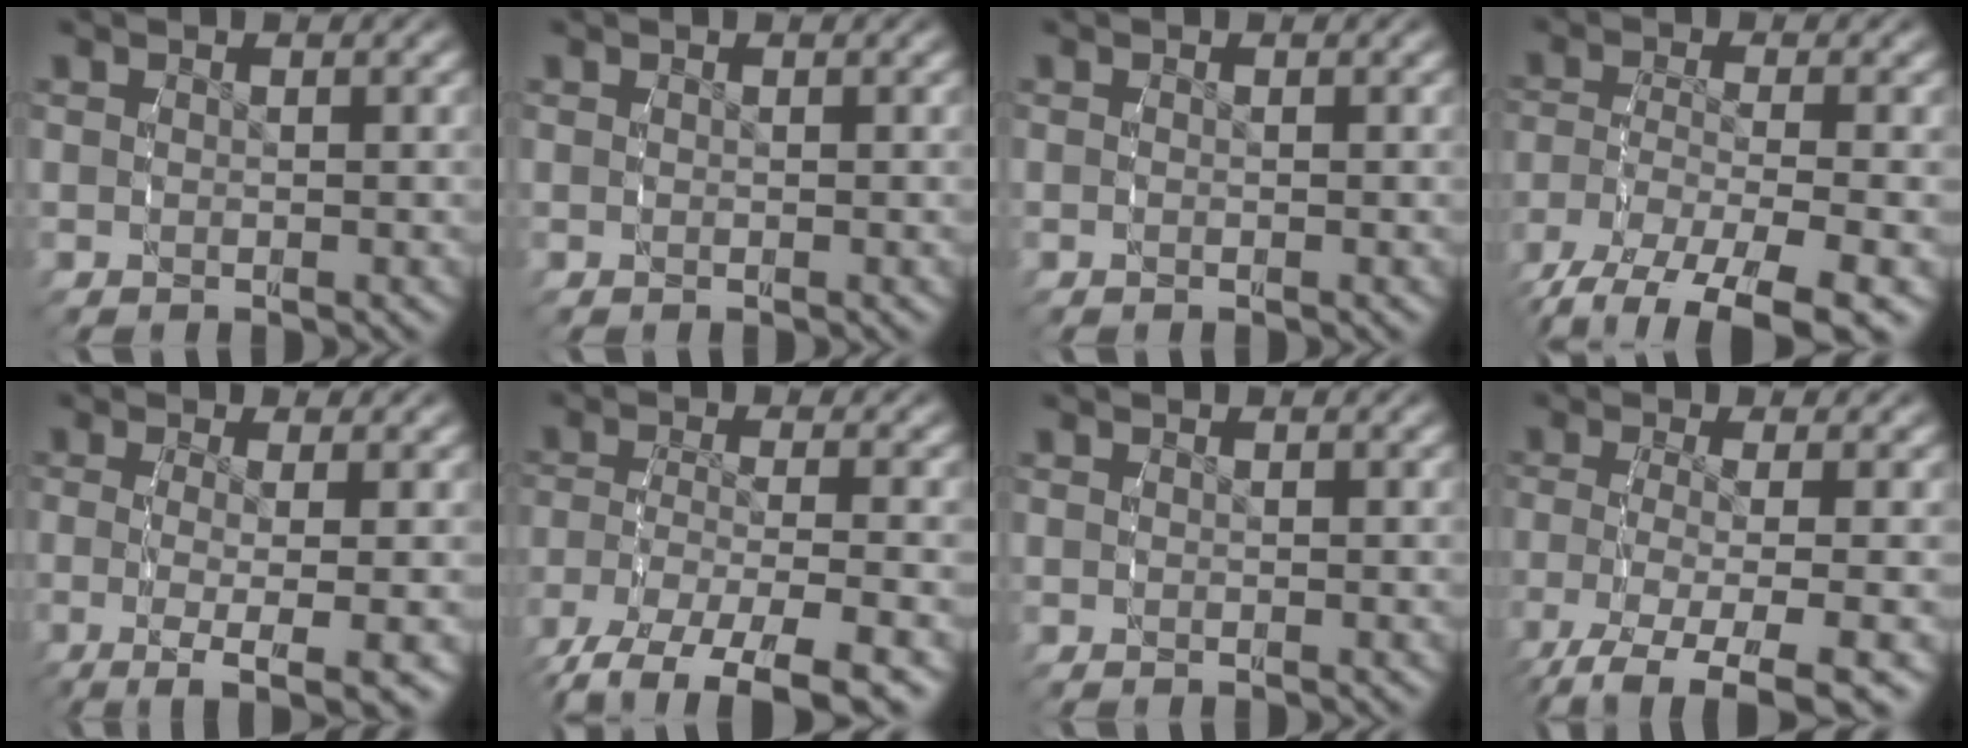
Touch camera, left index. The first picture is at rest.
{"total": 0.0}
{"total": 0.0}
{"total": 8.6, "force": [-5.1, 4.0, 5.7], "torque": [-0.111, -0.040, -0.055]}
{"total": 6.7, "force": [-3.5, 1.6, 5.5], "torque": [-0.098, -0.036, -0.036]}
{"total": 9.6, "force": [-7.0, 3.8, 5.5], "torque": [-0.101, -0.042, -0.081]}
{"total": 1.1, "force": [-0.2, -1.0, -0.4], "torque": [0.013, -0.009, 0.005]}
{"total": 9.7, "force": [-7.6, 3.1, 5.1], "torque": [-0.106, -0.057, -0.090]}